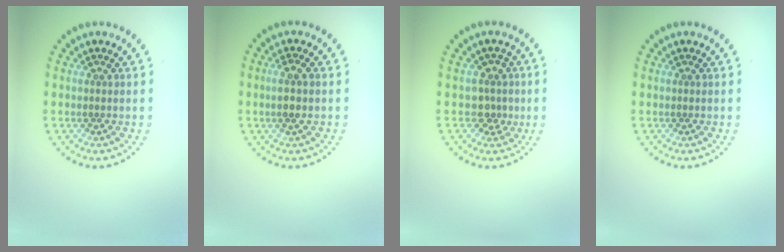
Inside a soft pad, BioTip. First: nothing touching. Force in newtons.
{"total": 1.5, "press": 1.3, "slide": 0.8}
{"total": 2.2, "press": 1.7, "slide": 1.4}
{"total": 0.0}